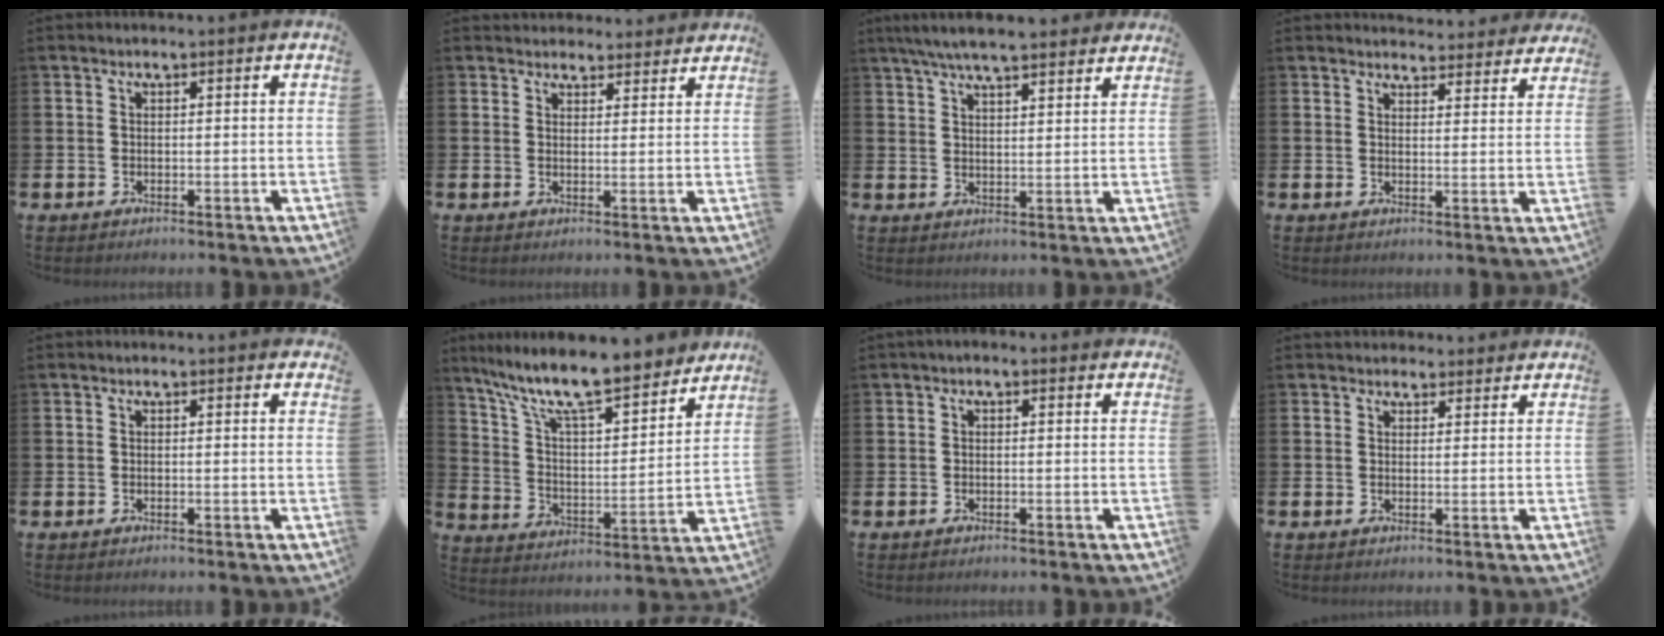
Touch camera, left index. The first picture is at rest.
{"total": 3.4, "force": [3.2, 1.1, -0.3], "torque": [0.012, -0.016, 0.056]}
{"total": 6.3, "force": [5.9, 0.8, 2.1], "torque": [-0.050, -0.021, 0.107]}
{"total": 4.1, "force": [4.1, 0.7, -0.2], "torque": [0.007, -0.029, 0.072]}
{"total": 0.0}
{"total": 11.5, "force": [10.2, 1.9, 5.1], "torque": [-0.125, -0.073, 0.170]}
{"total": 0.6, "force": [-0.2, 0.4, 0.4], "torque": [-0.001, 0.003, -0.006]}
{"total": 2.6, "force": [2.4, 0.9, -0.2], "torque": [0.012, -0.010, 0.042]}